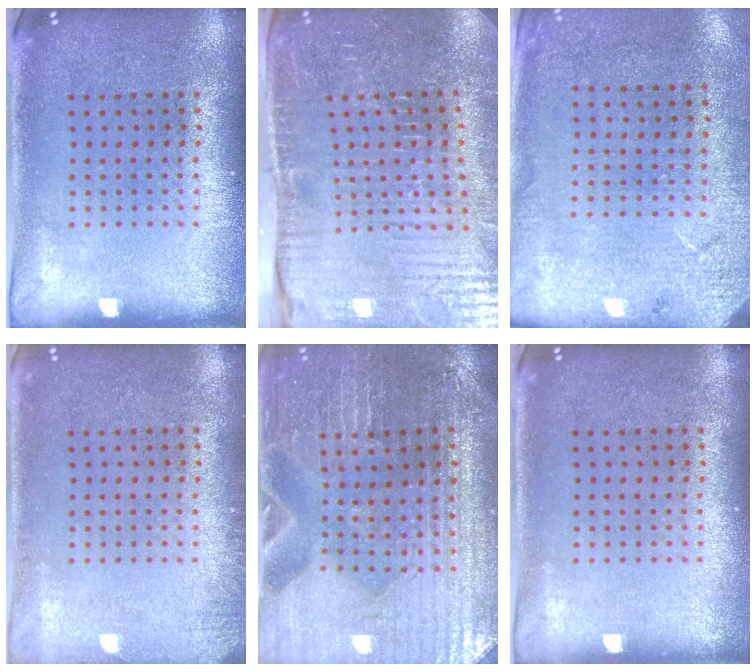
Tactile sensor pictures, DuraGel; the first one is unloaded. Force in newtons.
{"total": 4.6, "press": 4.6, "slide": 0.7}
{"total": 2.6, "press": 2.4, "slide": 0.9}
{"total": 1.2, "press": 1.2, "slide": 0.2}
{"total": 2.2, "press": 2.1, "slide": 0.2}
{"total": 0.0}